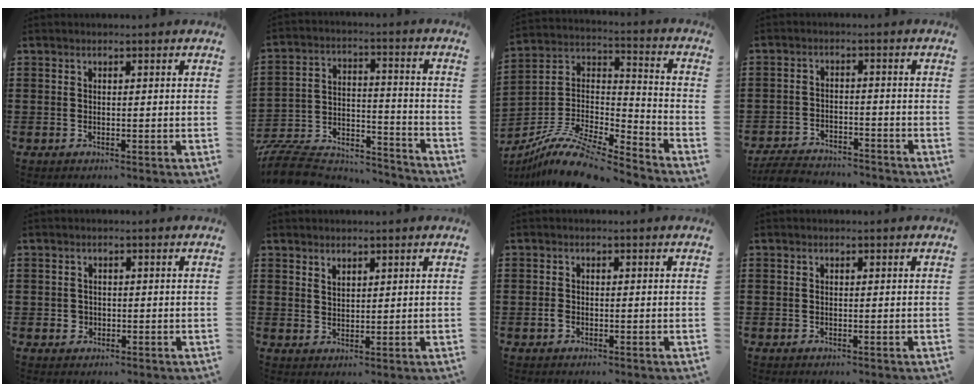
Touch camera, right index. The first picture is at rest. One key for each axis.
{"total": 9.1, "fx": -8.5, "fy": 2.4, "fz": 2.0, "tx": -0.050, "ty": 0.014, "tz": -0.171}
{"total": 12.1, "fx": -9.8, "fy": 2.8, "fz": 6.5, "tx": -0.134, "ty": 0.024, "tz": -0.192}
{"total": 5.0, "fx": -4.9, "fy": 0.9, "fz": 0.7, "tx": -0.024, "ty": 0.007, "tz": -0.103}
{"total": 1.4, "fx": -0.3, "fy": 1.4, "fz": 0.2, "tx": -0.008, "ty": 0.004, "tz": -0.008}
{"total": 1.8, "fx": 1.6, "fy": 0.7, "fz": 0.1, "tx": -0.004, "ty": 0.002, "tz": 0.032}
{"total": 1.1, "fx": -0.5, "fy": 0.7, "fz": 0.6, "tx": -0.014, "ty": -0.001, "tz": -0.010}
{"total": 0.0}